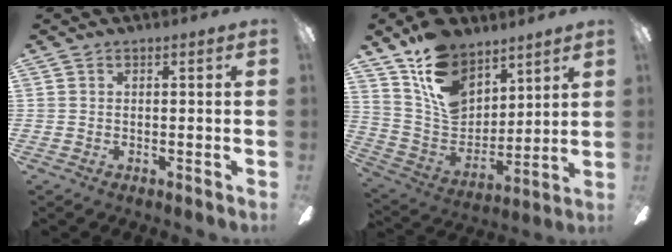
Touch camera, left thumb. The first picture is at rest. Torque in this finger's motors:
{"motor_torque": [0.39, 0.46, 1.28, -1.49, 0.12]}